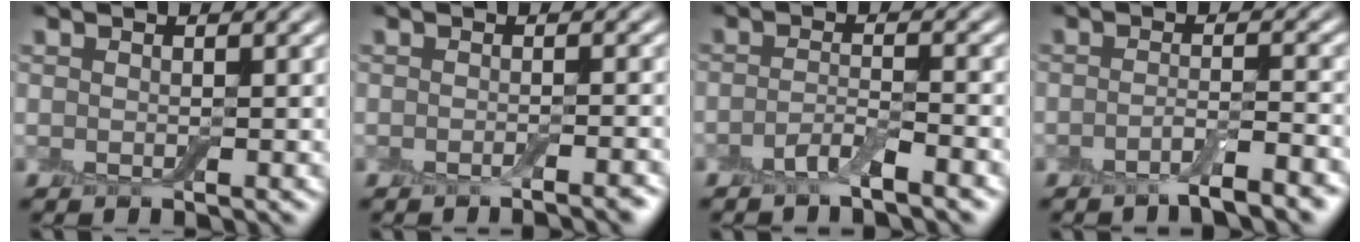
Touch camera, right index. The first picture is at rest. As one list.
[{"total": 1.6, "force": [-1.0, 0.3, 1.2], "torque": [-0.007, -0.001, -0.020]}, {"total": 2.6, "force": [-1.8, 0.5, 1.8], "torque": [-0.035, 0.004, -0.040]}, {"total": 3.5, "force": [-2.2, 0.7, 2.7], "torque": [-0.040, 0.003, -0.047]}]